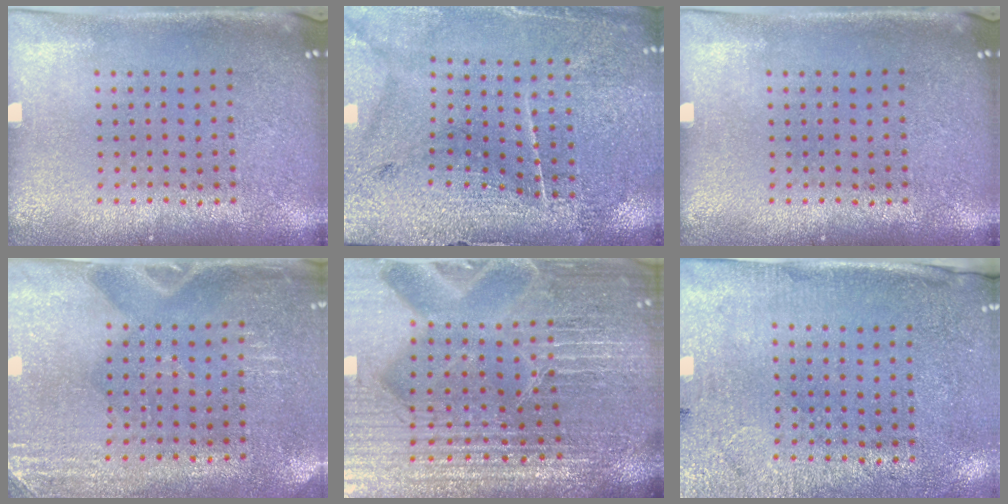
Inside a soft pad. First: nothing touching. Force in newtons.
{"total": 3.3, "press": 3.3, "slide": 0.4}
{"total": 0.0}
{"total": 2.8, "press": 2.5, "slide": 1.3}
{"total": 5.5, "press": 5.2, "slide": 1.9}
{"total": 2.6, "press": 2.2, "slide": 1.4}